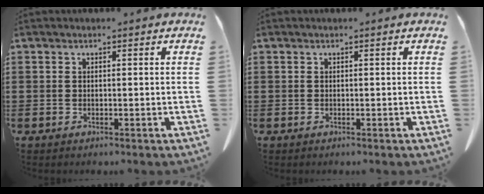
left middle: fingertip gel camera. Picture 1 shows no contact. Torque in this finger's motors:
{"motor_torque": [0.00, 0.00, 0.00, 0.00]}